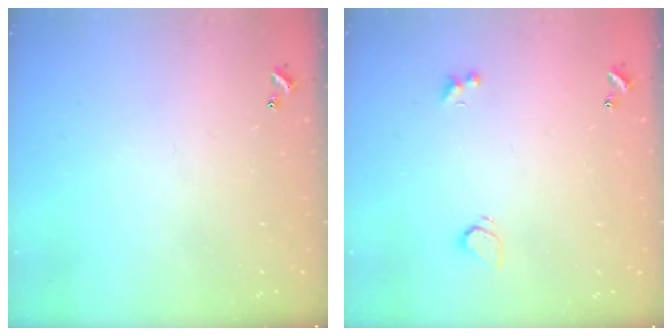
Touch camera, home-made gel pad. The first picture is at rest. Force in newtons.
{"total": 2.1, "press": 1.8, "slide": 1.2}